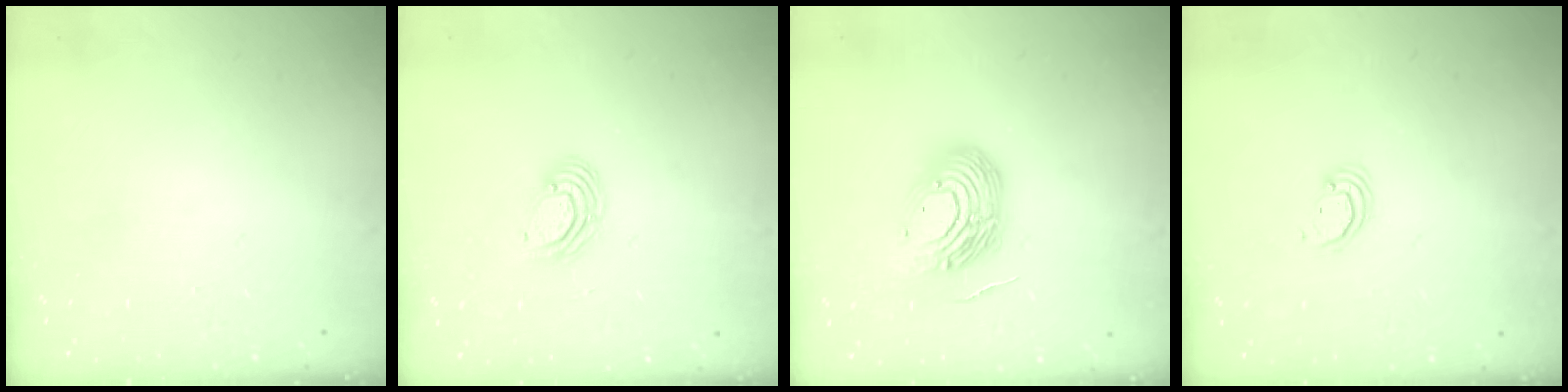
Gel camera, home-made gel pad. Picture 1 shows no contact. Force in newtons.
{"total": 6.0, "press": 6.0, "slide": 0.4}
{"total": 15.7, "press": 15.7, "slide": 1.1}
{"total": 2.6, "press": 2.6, "slide": 0.2}